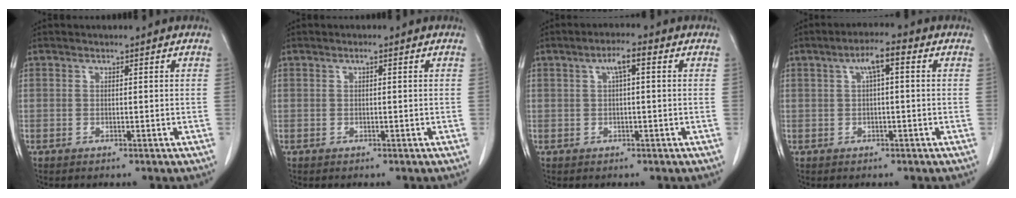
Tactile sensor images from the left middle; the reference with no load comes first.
{"total": 0.5, "force": [0.2, 0.1, 0.5], "torque": [-0.010, 0.001, 0.003]}
{"total": 3.3, "force": [1.0, 0.5, 3.1], "torque": [-0.055, 0.013, 0.016]}
{"total": 4.1, "force": [1.2, 0.7, 3.8], "torque": [-0.069, 0.016, 0.018]}